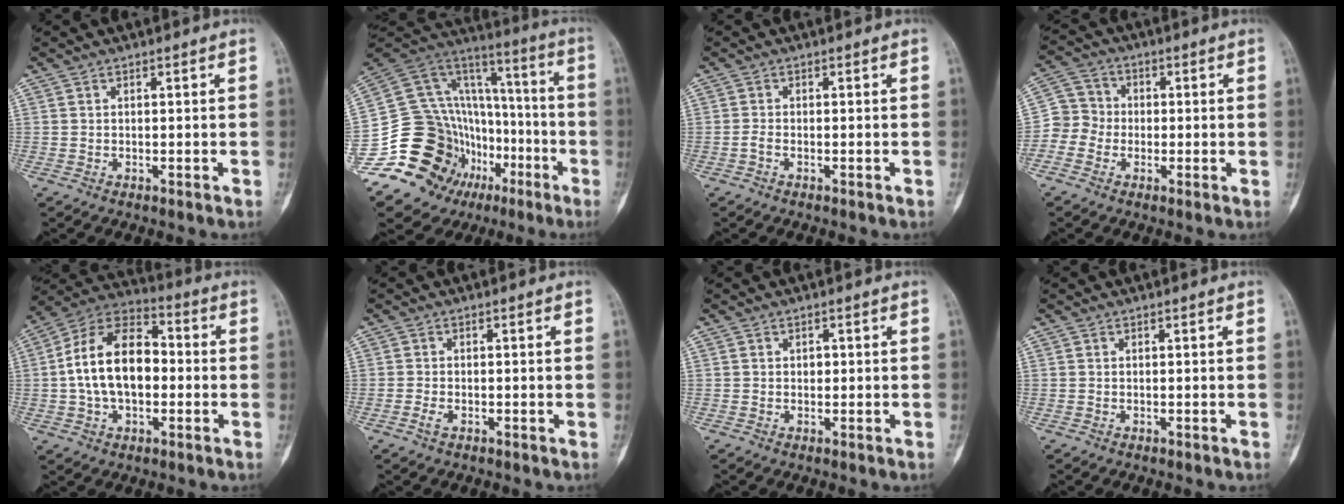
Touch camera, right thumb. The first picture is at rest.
{"total": 27.0, "force": [-9.2, 22.0, 12.8], "torque": [-0.168, 0.155, -0.135]}
{"total": 0.9, "force": [-0.5, 0.1, 0.7], "torque": [-0.020, -0.001, -0.014]}
{"total": 6.0, "force": [-1.6, 5.7, 1.3], "torque": [0.003, 0.015, -0.044]}
{"total": 16.5, "force": [-0.3, 10.3, 12.9], "torque": [-0.209, 0.037, -0.015]}
{"total": 1.5, "force": [-0.7, 0.8, 1.1], "torque": [-0.023, 0.000, -0.017]}
{"total": 1.1, "force": [0.1, 0.9, 0.7], "torque": [-0.003, 0.003, 0.001]}
{"total": 0.0}